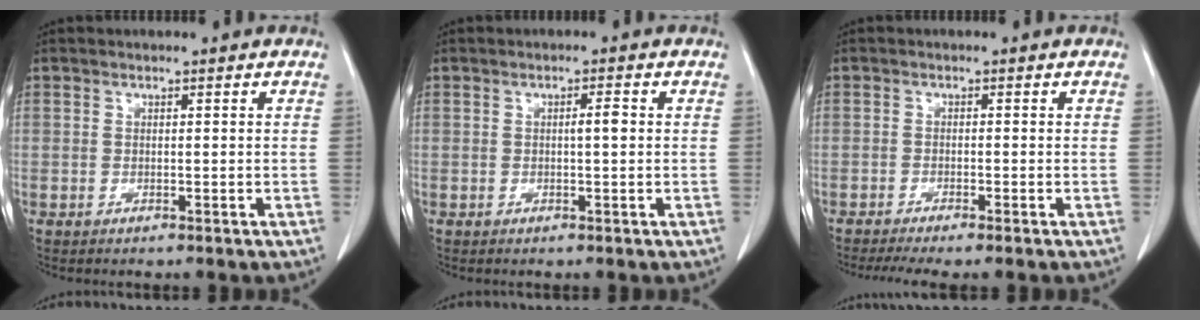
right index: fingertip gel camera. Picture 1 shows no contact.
{"total": 1.7, "force": [0.1, 0.1, 1.7], "torque": [-0.029, 0.002, 0.002]}
{"total": 5.0, "force": [-4.0, 0.1, 2.9], "torque": [-0.040, -0.010, -0.065]}